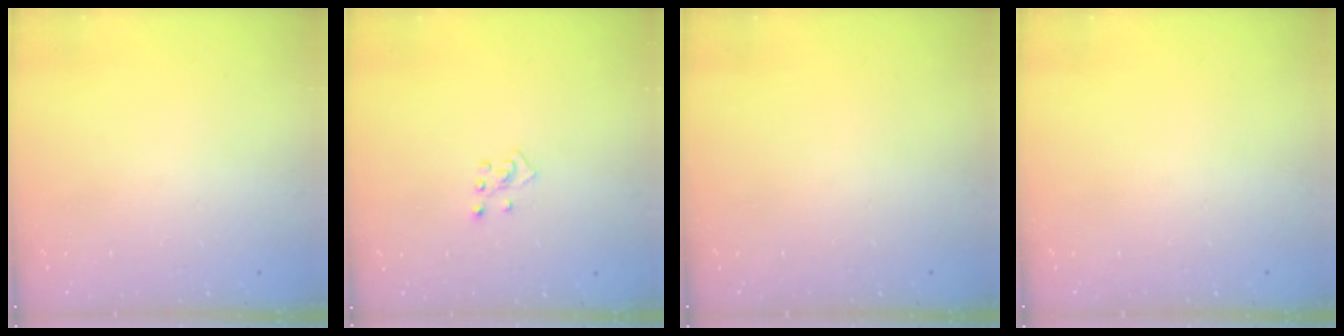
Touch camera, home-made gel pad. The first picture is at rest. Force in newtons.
{"total": 2.3, "press": 2.3, "slide": 0.5}
{"total": 0.0}
{"total": 0.0}